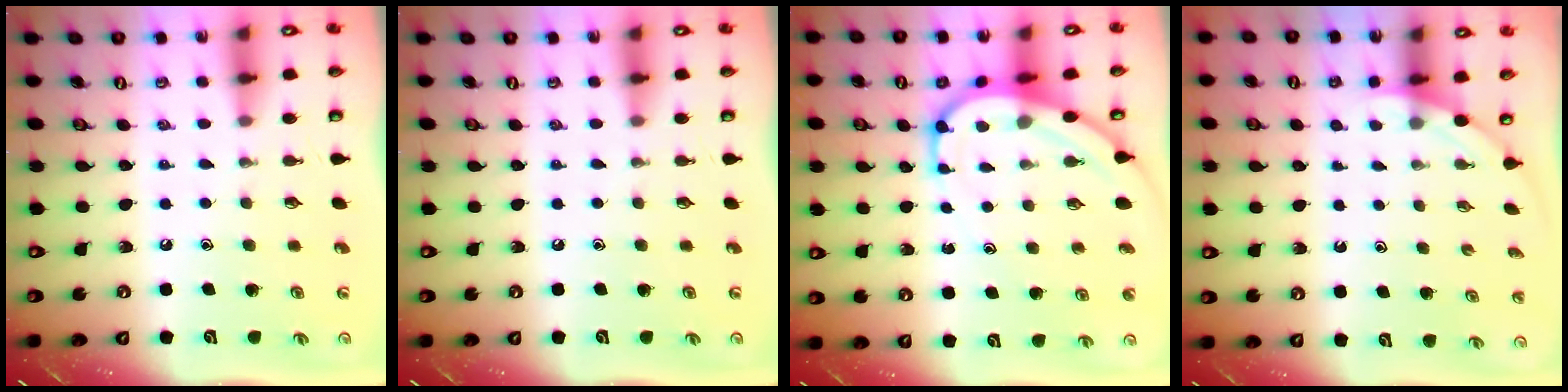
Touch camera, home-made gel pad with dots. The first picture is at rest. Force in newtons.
{"total": 0.0}
{"total": 8.9, "press": 8.9, "slide": 0.3}
{"total": 1.7, "press": 1.7, "slide": 0.0}